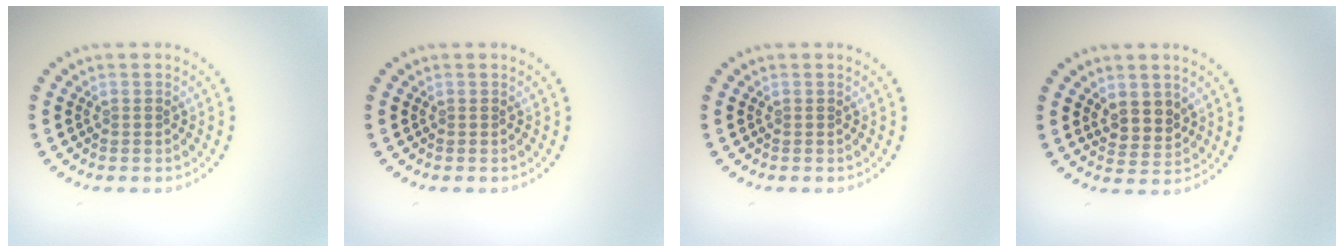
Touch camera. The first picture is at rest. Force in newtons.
{"total": 0.0}
{"total": 0.0}
{"total": 2.4, "press": 2.2, "slide": 1.1}